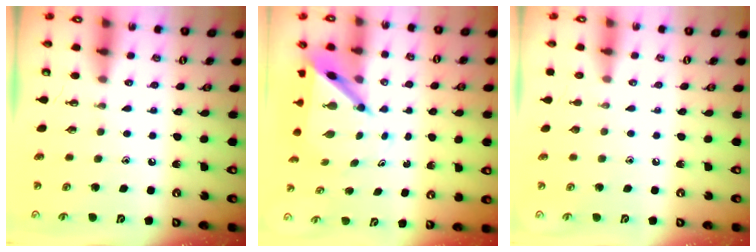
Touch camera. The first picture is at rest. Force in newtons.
{"total": 7.1, "press": 7.1, "slide": 0.6}
{"total": 0.0}